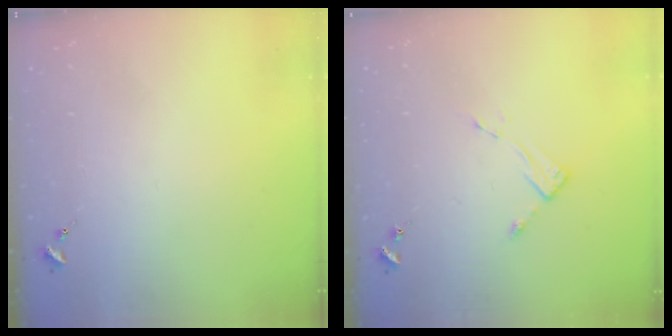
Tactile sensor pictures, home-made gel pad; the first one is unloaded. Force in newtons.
{"total": 3.8, "press": 3.8, "slide": 0.3}